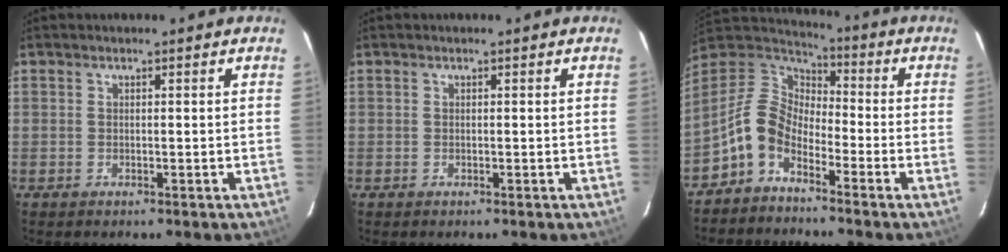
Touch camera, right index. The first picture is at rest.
{"total": 0.0}
{"total": 9.7, "force": [-5.4, 5.8, 5.6], "torque": [-0.118, 0.022, -0.123]}